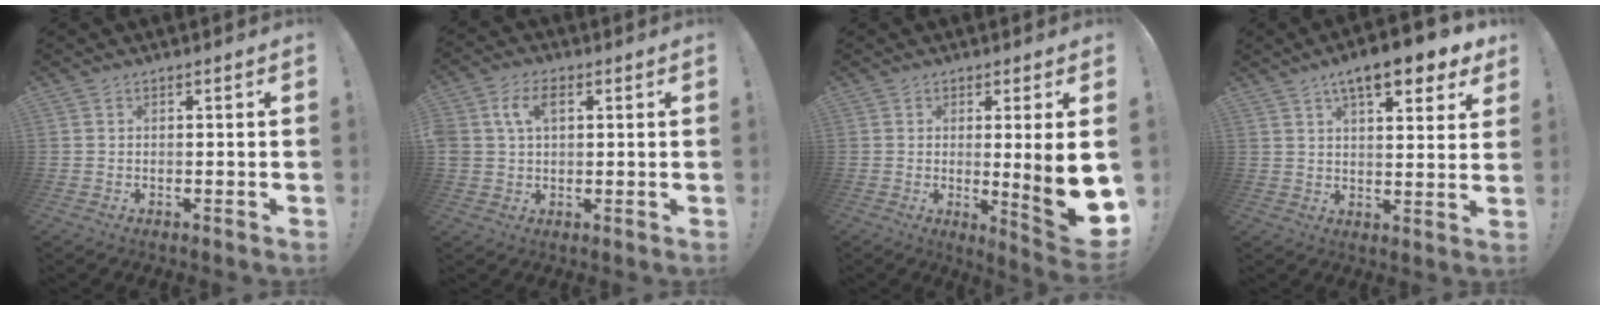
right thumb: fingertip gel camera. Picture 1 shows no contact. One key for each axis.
{"total": 7.3, "fx": 2.4, "fy": 4.9, "fz": 4.9, "tx": -0.094, "ty": 0.008, "tz": 0.043}
{"total": 11.1, "fx": -0.2, "fy": 0.3, "fz": 11.1, "tx": -0.155, "ty": -0.018, "tz": 0.000}
{"total": 11.4, "fx": 7.1, "fy": 3.1, "fz": 8.3, "tx": -0.115, "ty": -0.041, "tz": 0.114}